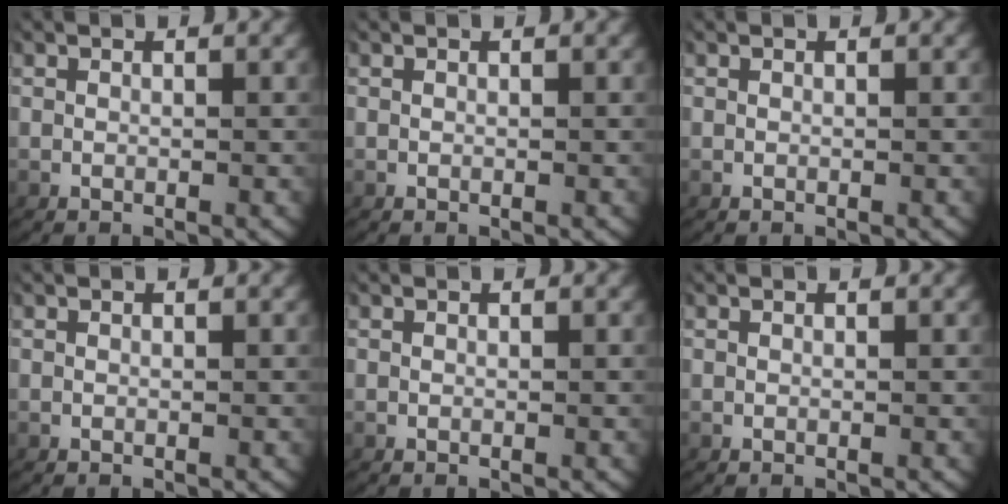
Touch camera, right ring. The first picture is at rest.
{"total": 0.0}
{"total": 0.0}
{"total": 0.0}
{"total": 0.0}
{"total": 0.0}